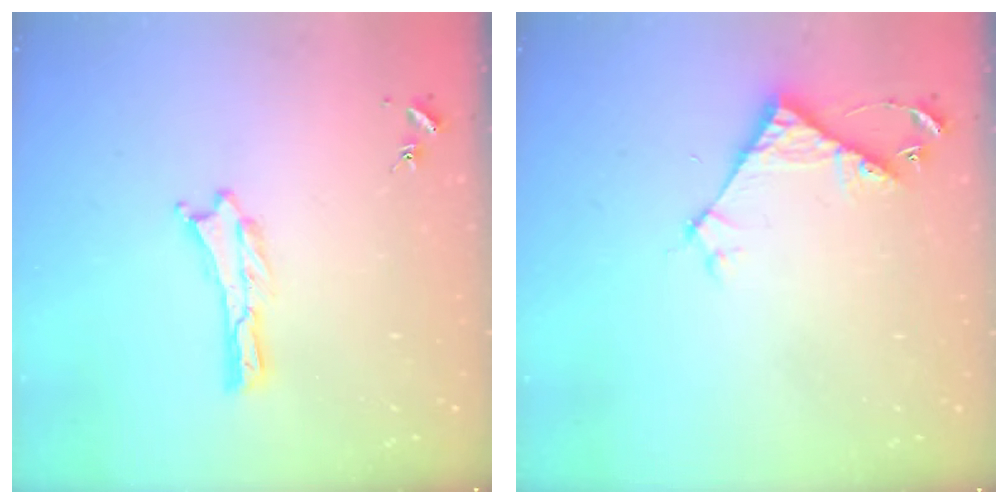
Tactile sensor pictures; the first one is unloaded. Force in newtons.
{"total": 6.1, "press": 6.0, "slide": 0.4}